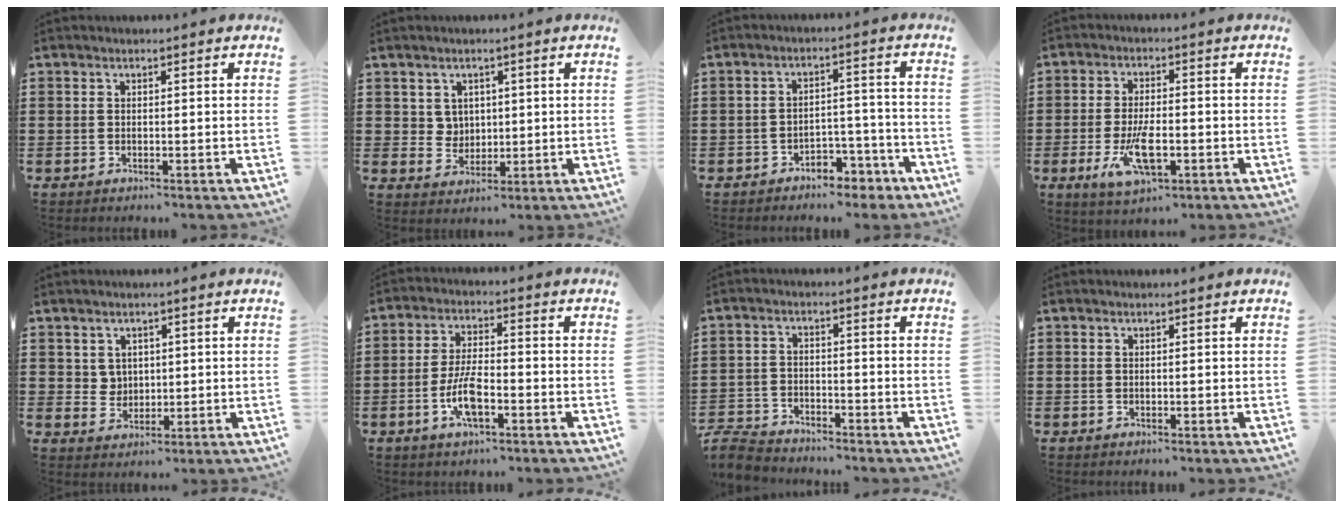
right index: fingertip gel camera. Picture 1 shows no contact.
{"total": 3.4, "force": [1.6, 2.9, 0.7], "torque": [-0.026, 0.011, 0.030]}
{"total": 4.3, "force": [-3.9, 1.5, 1.2], "torque": [-0.022, 0.009, -0.077]}
{"total": 7.8, "force": [-2.4, 3.1, 6.7], "torque": [-0.134, -0.016, -0.042]}
{"total": 3.0, "force": [1.6, 2.5, 0.5], "torque": [-0.021, 0.011, 0.031]}
{"total": 6.8, "force": [-2.6, 2.2, 5.8], "torque": [-0.130, -0.007, -0.052]}
{"total": 4.4, "force": [-4.3, 0.7, 0.6], "torque": [-0.033, -0.002, -0.095]}
{"total": 0.0}